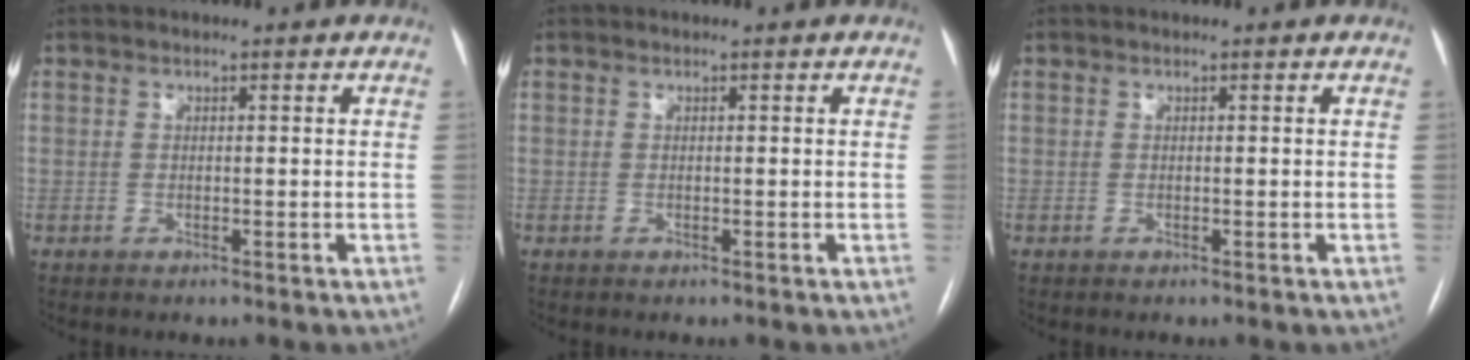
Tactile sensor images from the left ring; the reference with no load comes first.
{"total": 0.0}
{"total": 0.0}